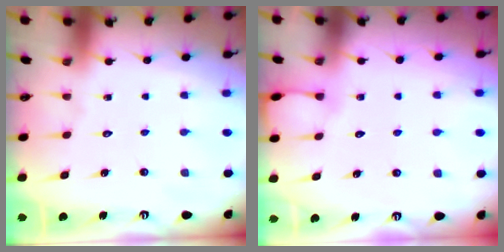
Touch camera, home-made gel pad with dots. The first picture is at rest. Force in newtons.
{"total": 2.9, "press": 2.9, "slide": 0.5}